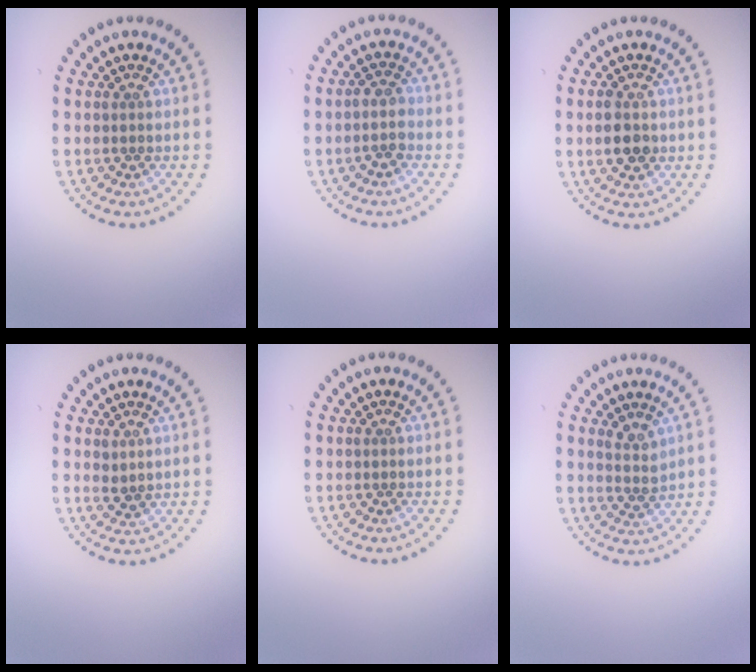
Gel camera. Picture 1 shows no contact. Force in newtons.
{"total": 1.9, "press": 1.7, "slide": 0.8}
{"total": 2.9, "press": 2.9, "slide": 0.2}
{"total": 1.2, "press": 1.0, "slide": 0.5}
{"total": 0.0}
{"total": 1.7, "press": 1.4, "slide": 1.1}